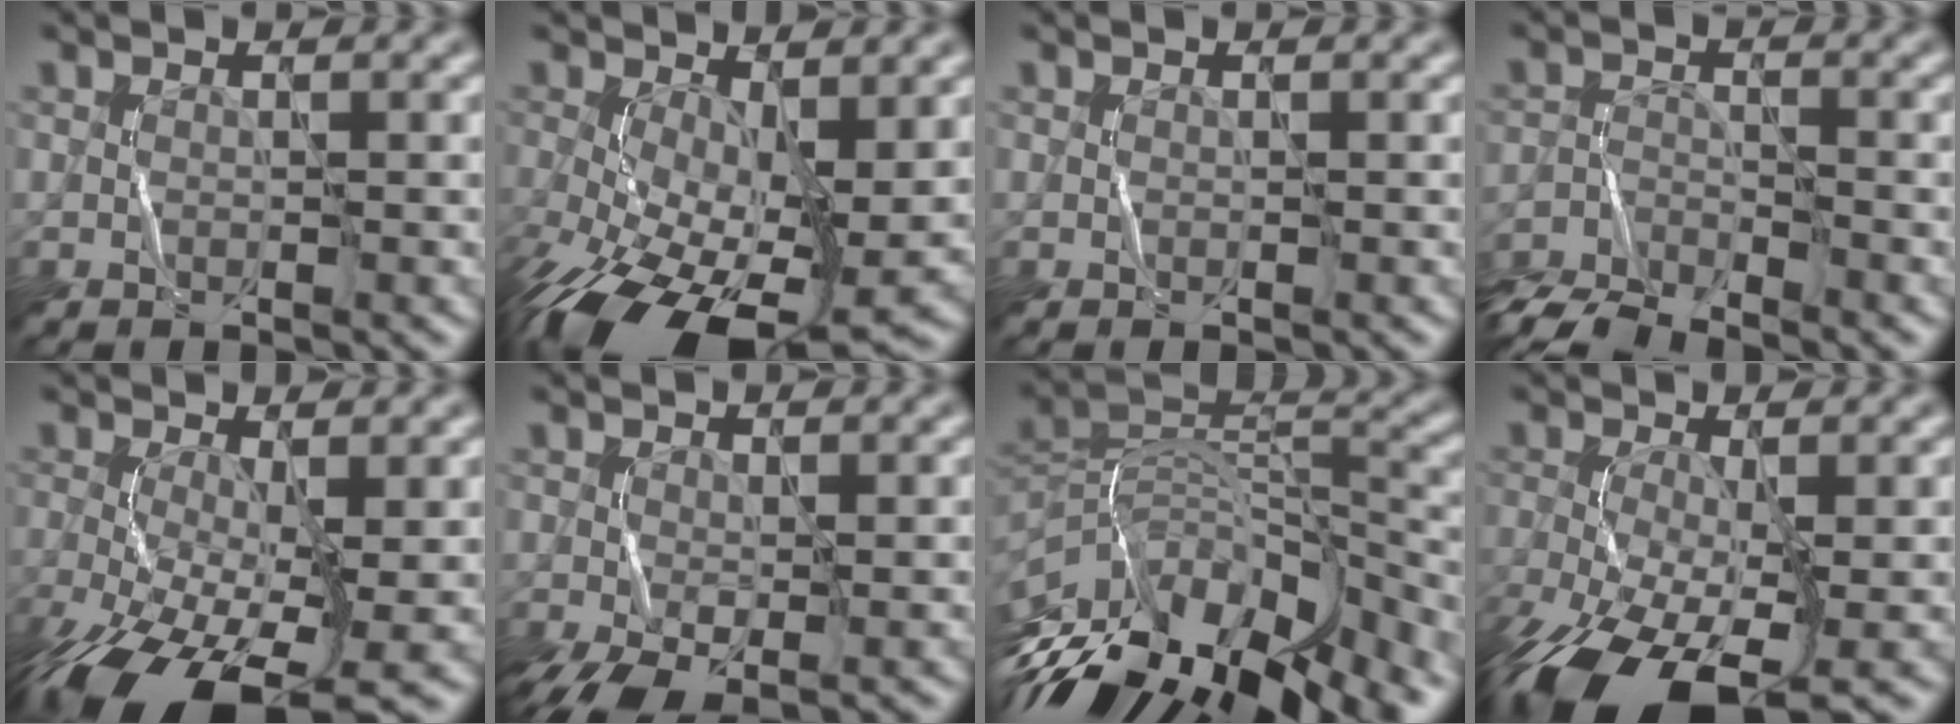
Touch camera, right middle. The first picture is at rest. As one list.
[{"total": 12.6, "force": [-3.6, 6.1, 10.4], "torque": [-0.206, -0.044, -0.048]}, {"total": 0.0}, {"total": 5.3, "force": [-5.1, 0.7, 1.3], "torque": [-0.030, -0.012, -0.099]}, {"total": 11.5, "force": [-4.7, 4.8, 9.3], "torque": [-0.196, -0.039, -0.075]}, {"total": 4.4, "force": [-1.7, 2.2, 3.4], "torque": [-0.084, -0.018, -0.028]}, {"total": 14.6, "force": [-9.3, 5.9, 9.5], "torque": [-0.201, 0.022, -0.160]}, {"total": 11.9, "force": [-5.6, 5.1, 9.2], "torque": [-0.204, -0.049, -0.095]}]